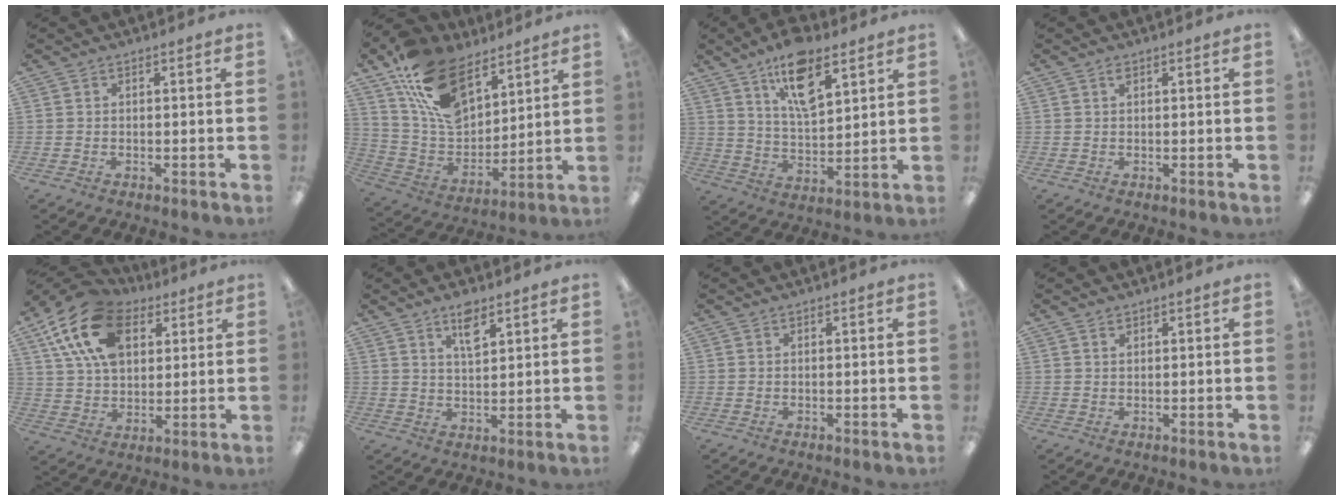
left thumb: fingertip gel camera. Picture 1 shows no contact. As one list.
[{"total": 18.3, "force": [11.3, 10.1, 10.3], "torque": [-0.196, -0.049, 0.216]}, {"total": 13.5, "force": [8.4, 5.7, 8.9], "torque": [-0.148, -0.030, 0.147]}, {"total": 0.9, "force": [0.5, 0.4, 0.6], "torque": [-0.013, 0.003, 0.009]}, {"total": 18.1, "force": [8.9, 11.3, 10.9], "torque": [-0.228, -0.017, 0.160]}, {"total": 5.9, "force": [4.0, 2.1, 3.9], "torque": [-0.061, -0.014, 0.066]}, {"total": 0.0}, {"total": 1.0, "force": [0.8, 0.5, 0.5], "torque": [-0.011, 0.001, 0.014]}]